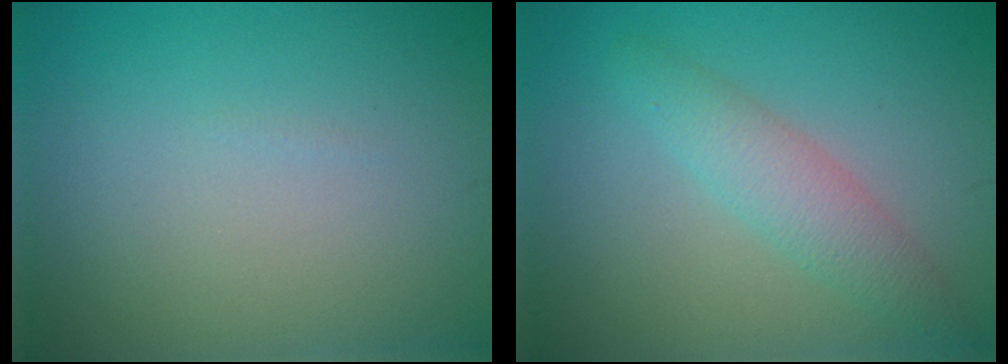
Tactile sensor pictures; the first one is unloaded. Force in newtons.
{"total": 2.9, "press": 2.9, "slide": 0.1}